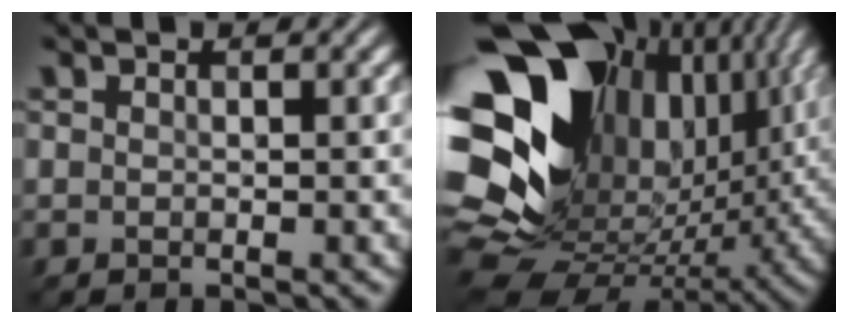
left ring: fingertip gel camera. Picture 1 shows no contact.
{"total": 20.4, "force": [4.8, 15.0, 12.9], "torque": [-0.291, 0.015, 0.102]}